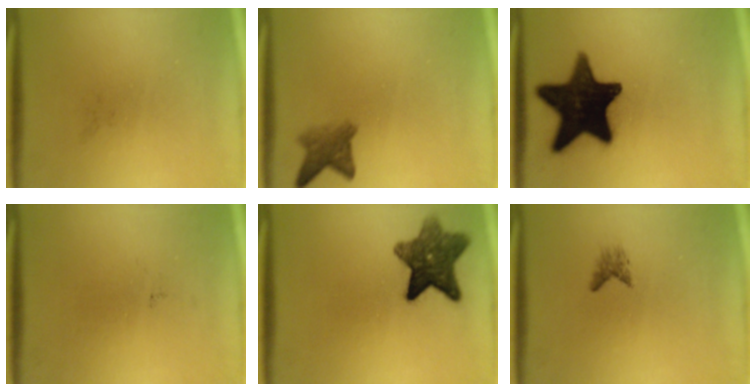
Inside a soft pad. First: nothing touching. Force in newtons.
{"total": 3.4}
{"total": 17.8}
{"total": 0.0}
{"total": 9.3}
{"total": 1.1}